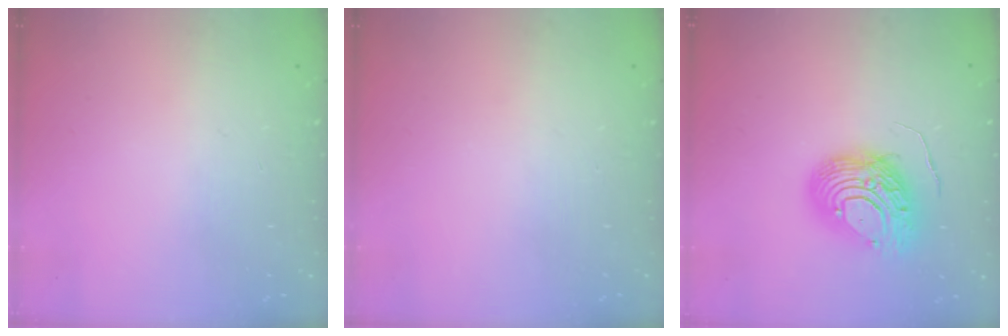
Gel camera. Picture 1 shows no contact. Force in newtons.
{"total": 0.0}
{"total": 12.3, "press": 12.3, "slide": 1.1}